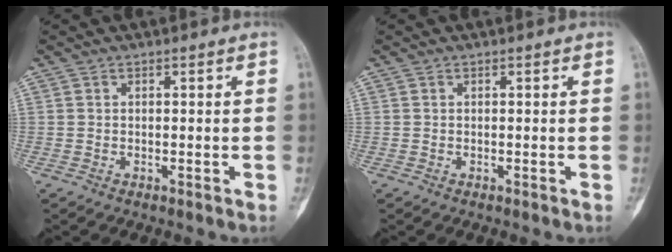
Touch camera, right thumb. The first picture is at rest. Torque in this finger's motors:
{"motor_torque": [0.01, 0.01, -0.04, -0.05, 0.00]}